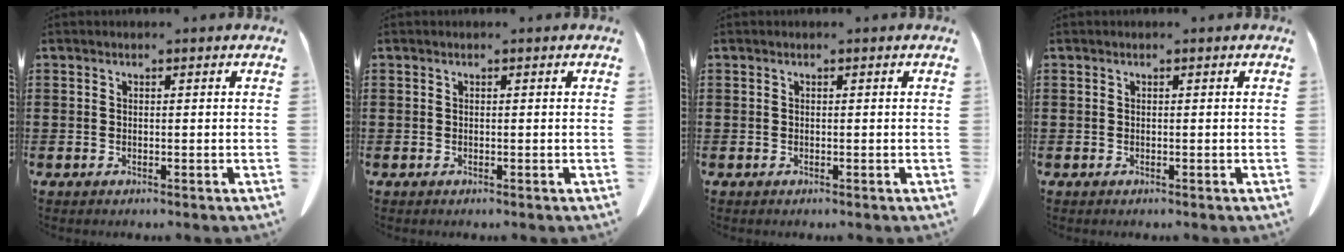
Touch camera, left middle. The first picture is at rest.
{"total": 0.0}
{"total": 0.0}
{"total": 0.0}